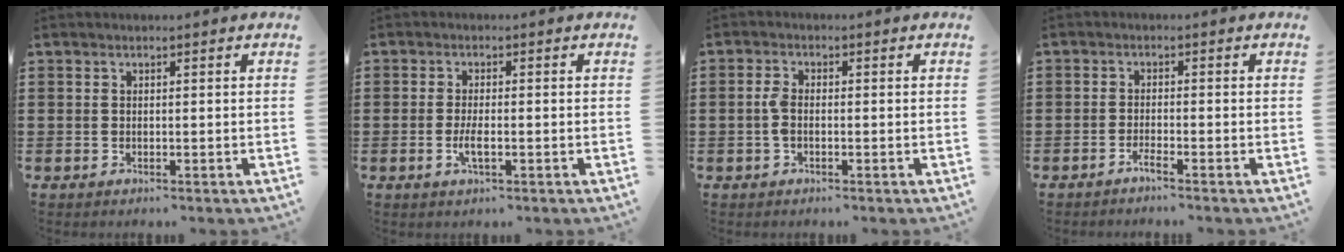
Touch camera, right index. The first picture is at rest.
{"total": 2.6, "force": [-1.0, 0.6, 2.4], "torque": [-0.048, -0.005, -0.019]}
{"total": 2.6, "force": [-0.4, 1.1, 2.2], "torque": [-0.059, -0.004, -0.012]}
{"total": 1.6, "force": [-1.4, -0.2, 0.8], "torque": [-0.015, -0.002, -0.026]}